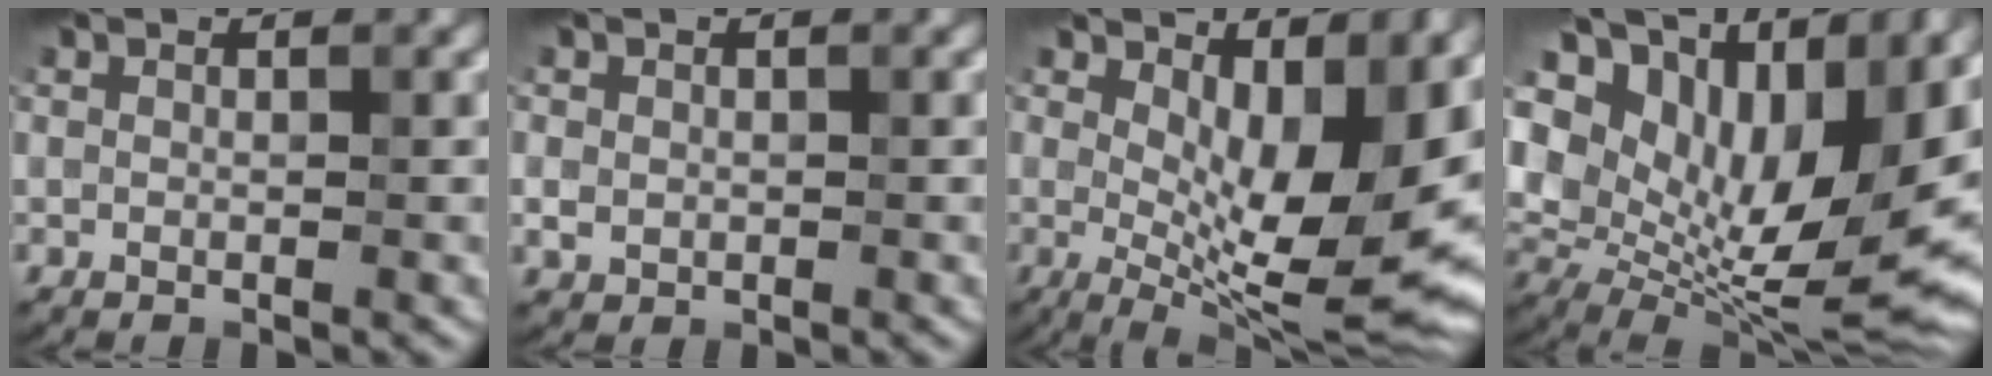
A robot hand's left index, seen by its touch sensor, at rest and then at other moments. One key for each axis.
{"total": 1.3, "fx": 0.0, "fy": 1.2, "fz": 0.4, "tx": -0.009, "ty": -0.001, "tz": 0.002}
{"total": 12.0, "fx": 1.5, "fy": 4.7, "fz": 10.9, "tx": -0.150, "ty": -0.021, "tz": 0.025}
{"total": 14.2, "fx": 5.7, "fy": 6.8, "fz": 11.1, "tx": -0.189, "ty": 0.005, "tz": 0.112}